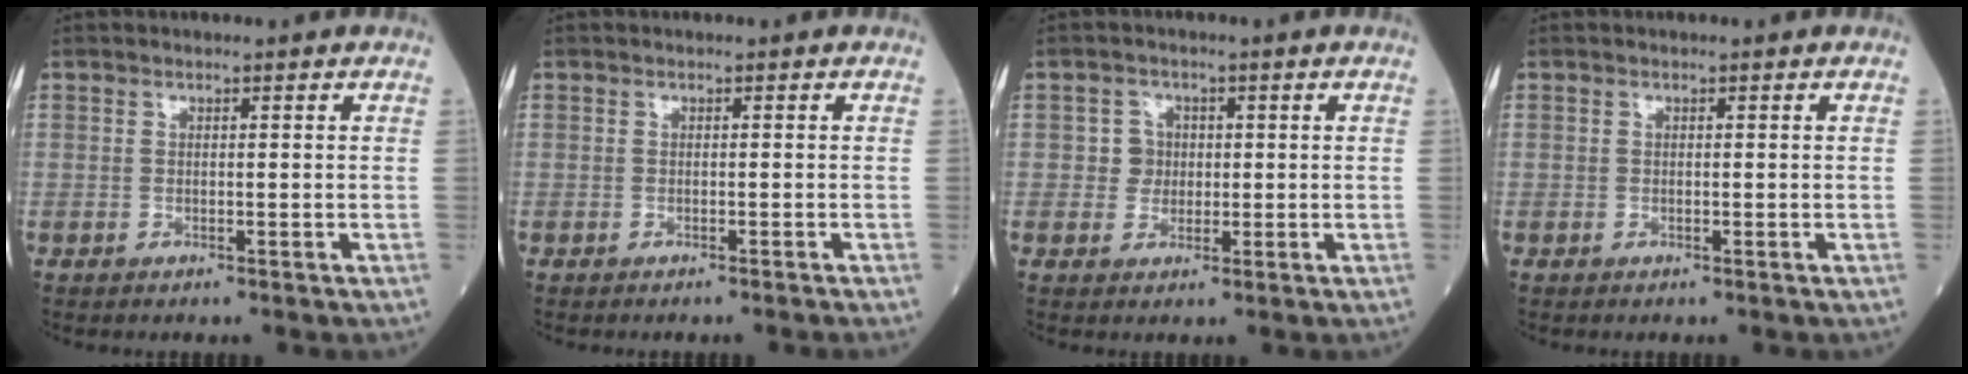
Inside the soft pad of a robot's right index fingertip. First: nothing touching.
{"total": 1.2, "force": [-1.1, -0.4, 0.5], "torque": [-0.001, 0.005, -0.017]}
{"total": 2.7, "force": [0.2, 2.7, 0.5], "torque": [0.000, 0.006, 0.002]}
{"total": 0.0}